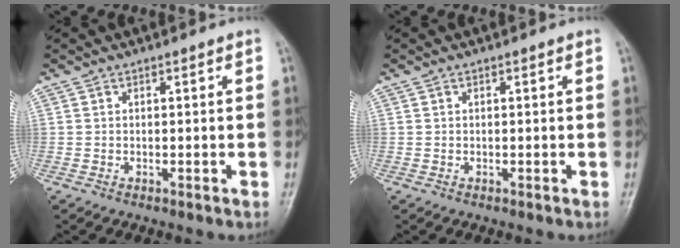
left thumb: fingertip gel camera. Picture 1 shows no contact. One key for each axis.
{"total": 0.0}